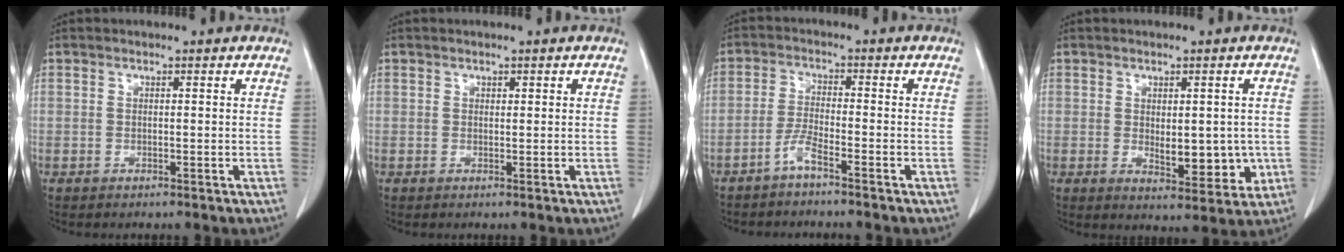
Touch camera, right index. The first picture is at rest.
{"total": 0.7, "force": [0.3, 0.5, 0.3], "torque": [0.000, 0.002, 0.004]}
{"total": 3.2, "force": [-2.5, -0.2, 2.0], "torque": [-0.047, 0.000, -0.054]}
{"total": 6.7, "force": [-0.5, 3.2, 5.9], "torque": [-0.072, -0.008, 0.006]}